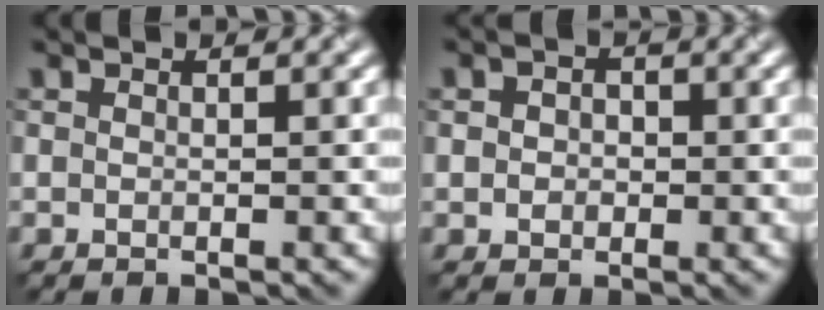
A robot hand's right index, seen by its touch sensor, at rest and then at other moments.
{"total": 1.2, "force": [0.2, 1.1, 0.3], "torque": [0.002, 0.009, -0.007]}